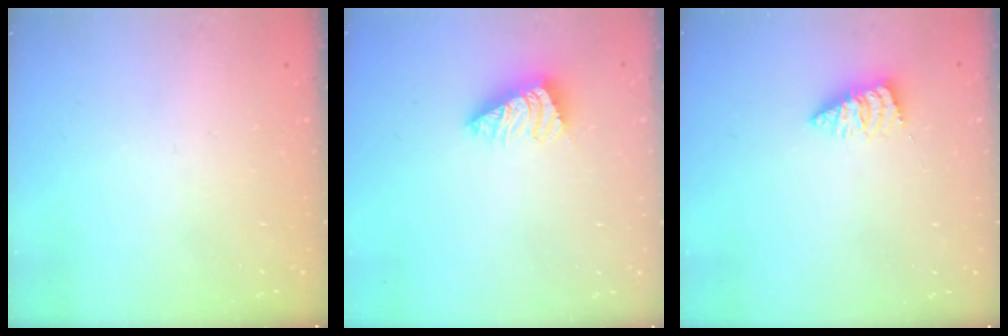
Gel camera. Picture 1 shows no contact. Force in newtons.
{"total": 2.1, "press": 2.1, "slide": 0.5}
{"total": 2.0, "press": 2.0, "slide": 0.2}